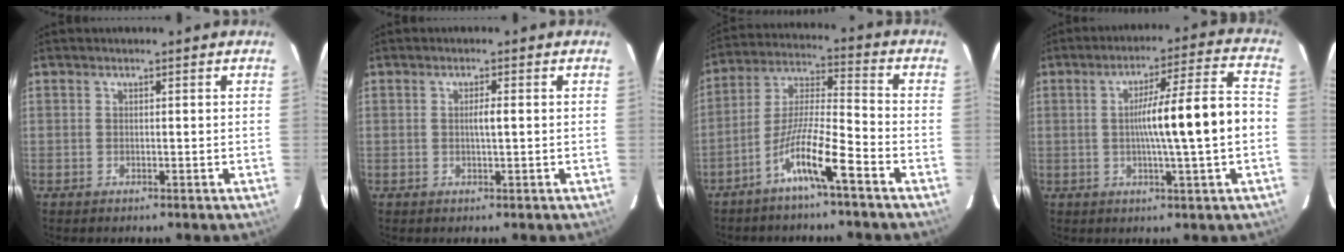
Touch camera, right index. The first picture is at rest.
{"total": 1.5, "force": [0.0, 0.0, 1.5], "torque": [-0.028, 0.001, 0.000]}
{"total": 10.3, "force": [-6.1, -0.1, 8.4], "torque": [-0.163, -0.002, -0.121]}
{"total": 12.7, "force": [-1.1, -0.6, 12.6], "torque": [-0.195, 0.015, -0.019]}